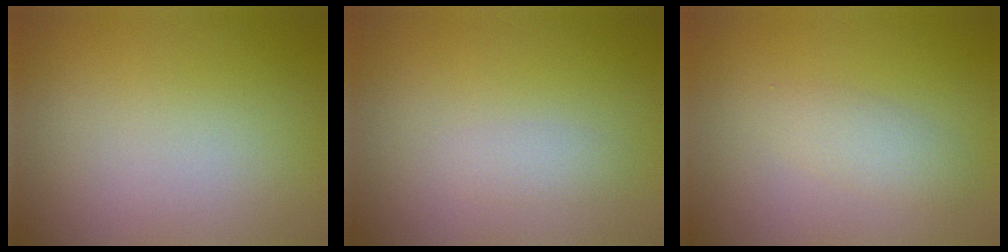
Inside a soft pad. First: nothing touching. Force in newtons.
{"total": 1.1, "press": 1.1, "slide": 0.1}
{"total": 1.8, "press": 1.8, "slide": 0.0}